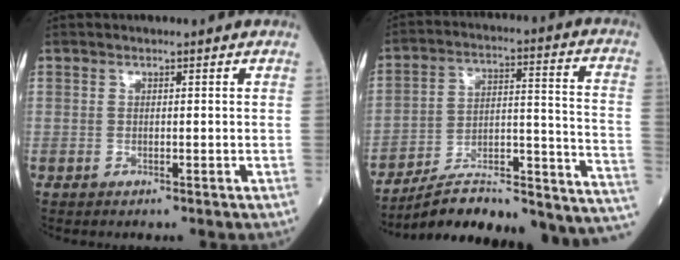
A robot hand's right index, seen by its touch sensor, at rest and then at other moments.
{"total": 22.9, "force": [-18.4, 4.8, 12.7], "torque": [-0.125, 0.048, -0.264]}